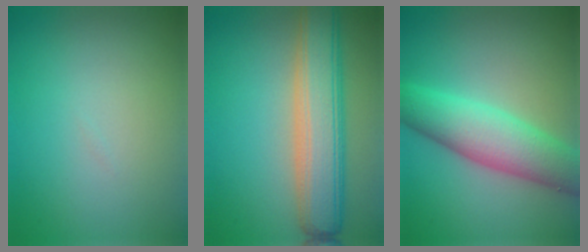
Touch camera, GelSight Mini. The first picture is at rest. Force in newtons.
{"total": 7.4, "press": 7.3, "slide": 0.5}
{"total": 6.8, "press": 6.8, "slide": 0.3}